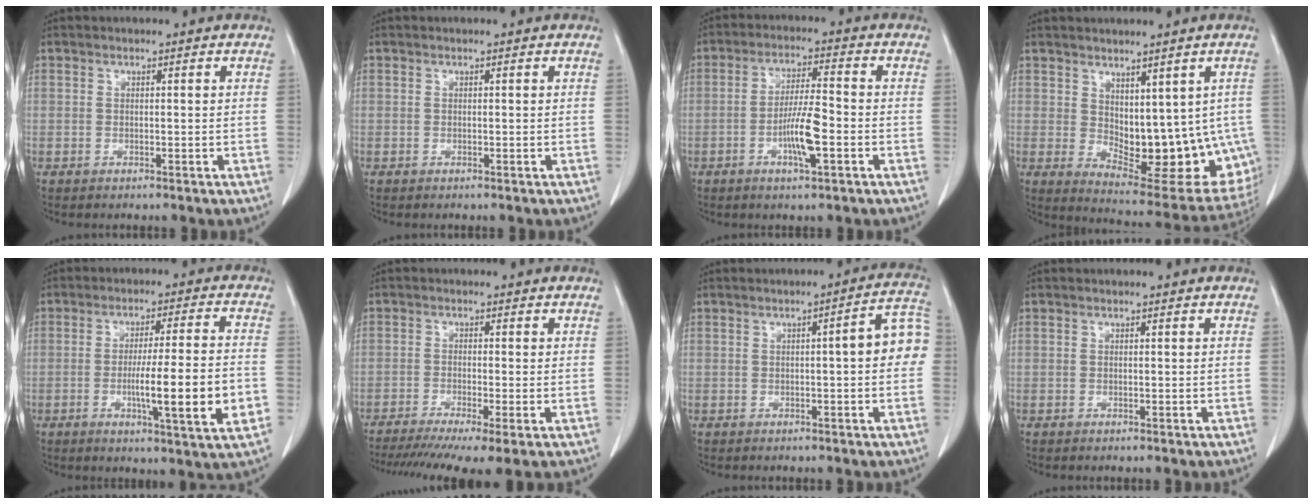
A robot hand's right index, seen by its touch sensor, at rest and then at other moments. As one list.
[{"total": 0.0}, {"total": 7.1, "force": [-2.3, 0.9, 6.6], "torque": [-0.128, 0.000, -0.041]}, {"total": 15.0, "force": [-0.1, 7.8, 12.8], "torque": [-0.148, -0.010, 0.019]}, {"total": 12.4, "force": [-3.0, -0.1, 12.1], "torque": [-0.187, -0.012, -0.050]}, {"total": 10.4, "force": [-7.1, 1.0, 7.5], "torque": [-0.123, -0.015, -0.115]}, {"total": 7.4, "force": [0.1, 1.0, 7.3], "torque": [-0.084, 0.023, -0.005]}, {"total": 0.0}]